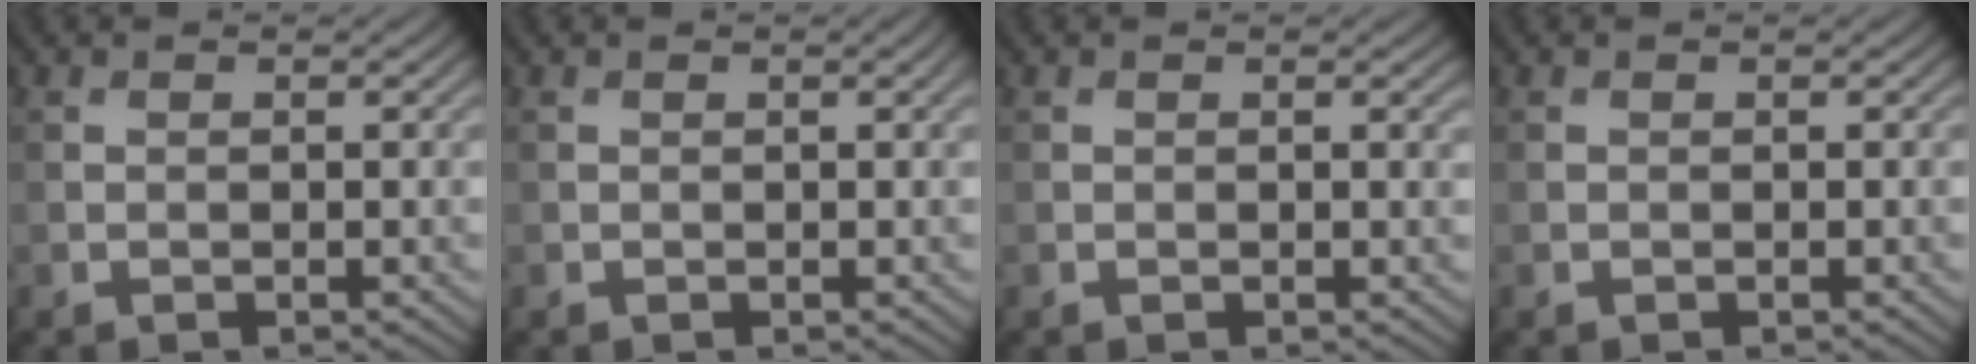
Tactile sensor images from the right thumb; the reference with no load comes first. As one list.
[{"total": 1.0, "force": [0.4, 0.1, 0.9], "torque": [-0.014, 0.003, 0.005]}, {"total": 0.8, "force": [0.3, 0.1, 0.8], "torque": [-0.011, -0.001, 0.003]}, {"total": 0.0}]